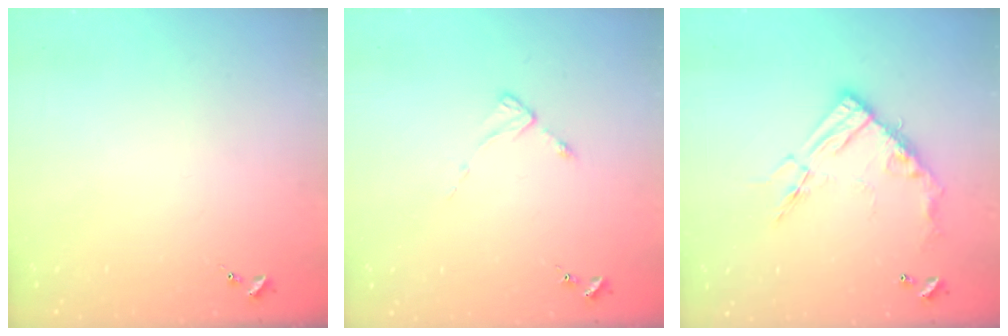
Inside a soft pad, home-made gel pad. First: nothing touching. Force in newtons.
{"total": 2.6, "press": 2.6, "slide": 0.3}
{"total": 16.0, "press": 15.9, "slide": 1.5}